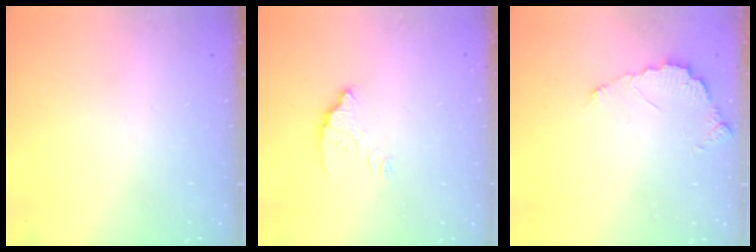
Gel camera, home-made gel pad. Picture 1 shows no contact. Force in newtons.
{"total": 3.5, "press": 3.5, "slide": 0.1}
{"total": 4.6, "press": 4.6, "slide": 0.4}